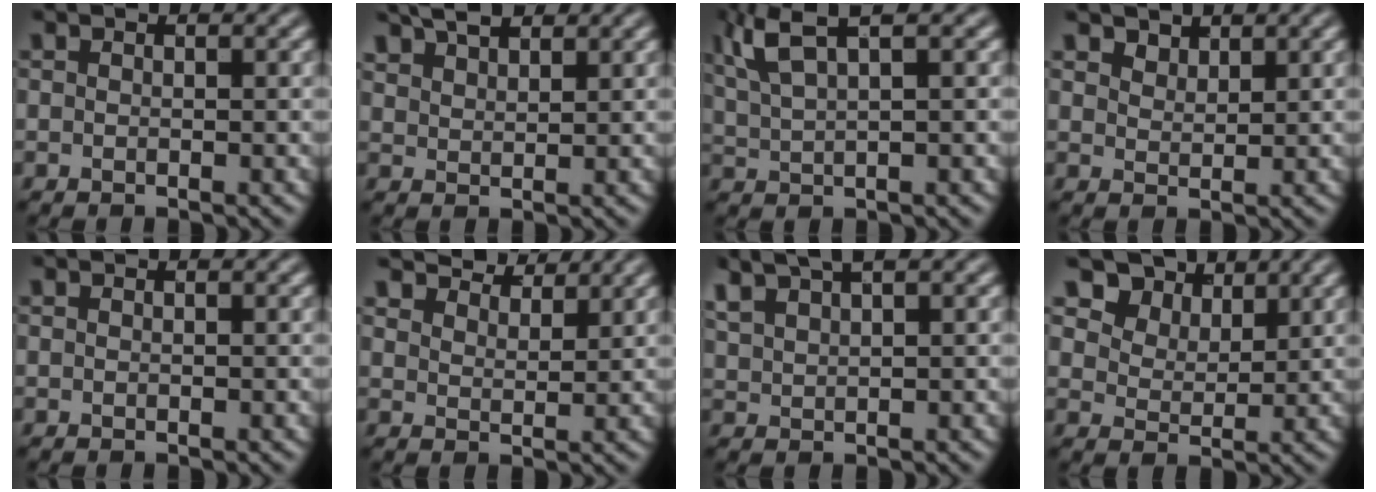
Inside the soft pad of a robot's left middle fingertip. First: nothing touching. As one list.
[{"total": 3.7, "force": [3.2, 1.2, 1.6], "torque": [-0.030, 0.011, 0.057]}, {"total": 4.6, "force": [2.8, 1.1, 3.4], "torque": [-0.073, 0.016, 0.059]}, {"total": 1.7, "force": [1.5, 0.6, 0.3], "torque": [-0.010, -0.002, 0.032]}, {"total": 0.0}, {"total": 5.1, "force": [4.9, 0.9, 1.2], "torque": [-0.032, -0.001, 0.084]}, {"total": 4.0, "force": [3.1, 0.8, 2.3], "torque": [-0.050, 0.017, 0.064]}, {"total": 6.1, "force": [4.6, 3.4, 2.1], "torque": [-0.061, -0.014, 0.087]}]